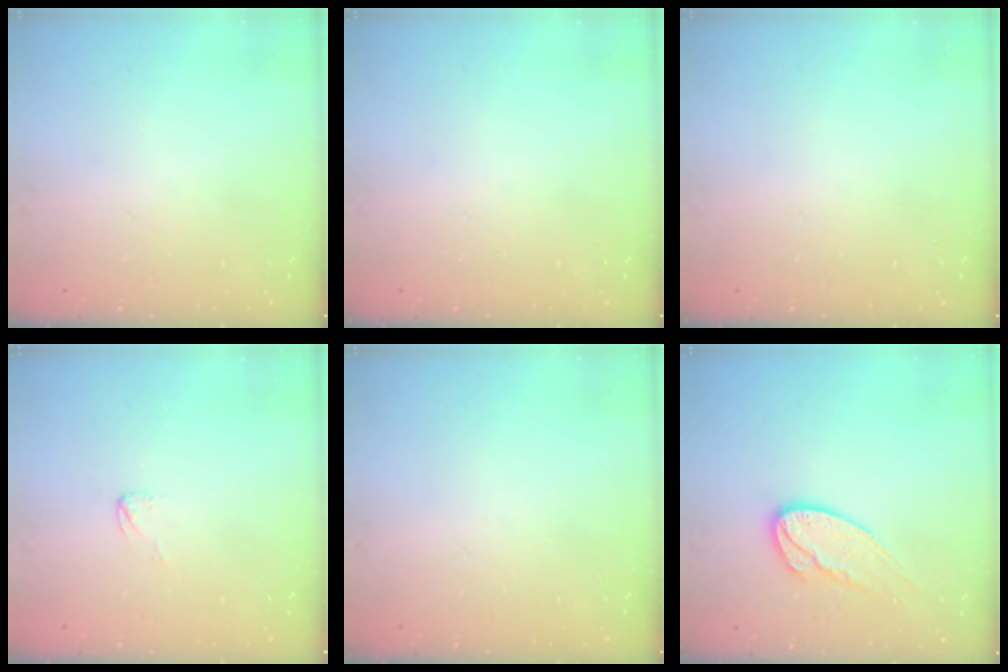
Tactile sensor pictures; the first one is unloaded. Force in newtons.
{"total": 0.0}
{"total": 0.0}
{"total": 2.6, "press": 2.6, "slide": 0.2}
{"total": 0.0}
{"total": 12.7, "press": 12.7, "slide": 1.0}